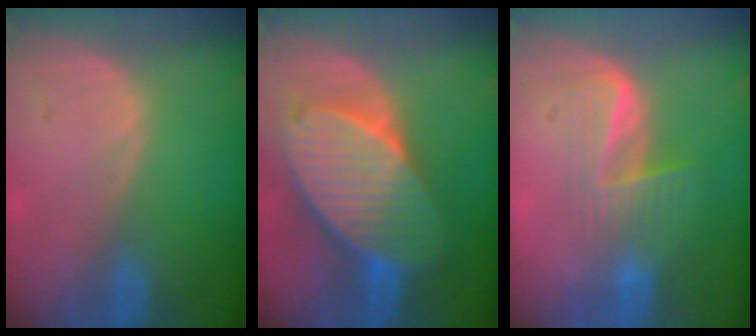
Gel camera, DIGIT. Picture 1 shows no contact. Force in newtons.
{"total": 10.9, "press": 10.9, "slide": 0.5}
{"total": 7.0, "press": 5.7, "slide": 4.0}